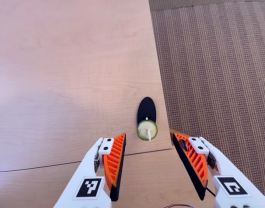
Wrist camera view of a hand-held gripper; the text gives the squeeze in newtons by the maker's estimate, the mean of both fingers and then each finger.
{"total": 0.9, "left": 1.4, "right": 0.4}